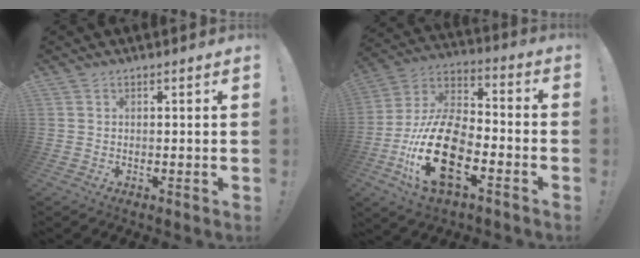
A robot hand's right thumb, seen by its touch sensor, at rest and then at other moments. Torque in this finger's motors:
{"motor_torque": [2.77, 2.24, 2.15, -0.62, 0.71]}